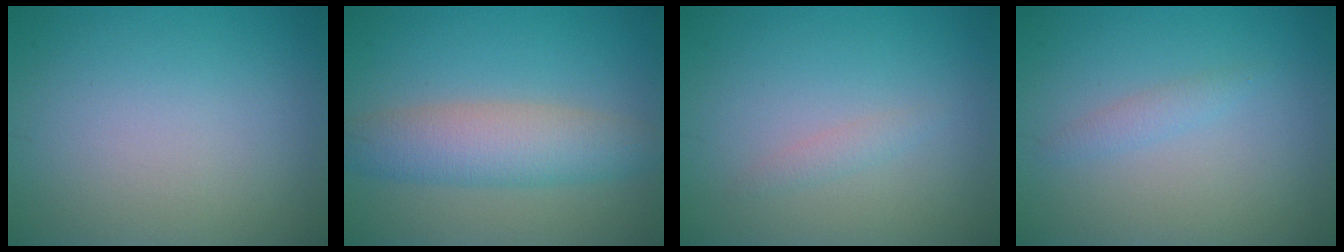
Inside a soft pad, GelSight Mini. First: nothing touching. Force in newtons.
{"total": 5.2, "press": 5.2, "slide": 0.1}
{"total": 1.0, "press": 1.0, "slide": 0.1}
{"total": 1.1, "press": 1.1, "slide": 0.1}